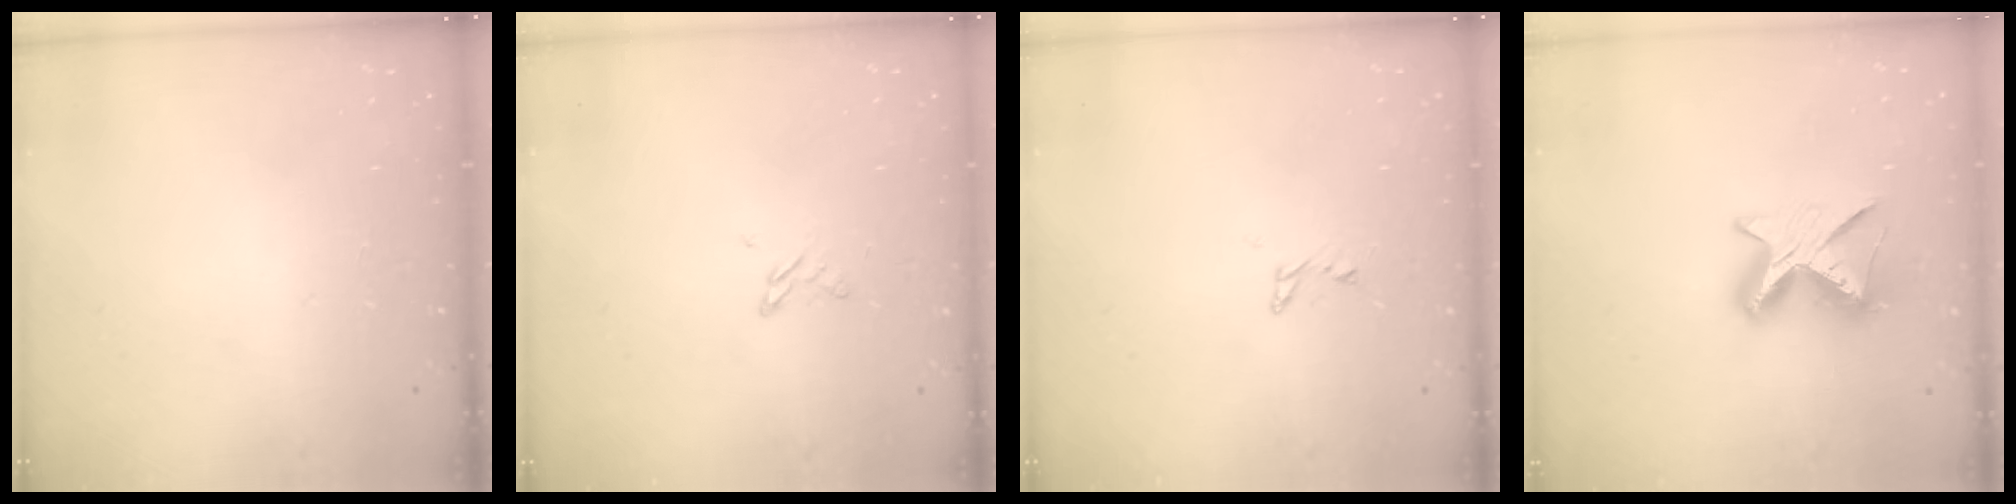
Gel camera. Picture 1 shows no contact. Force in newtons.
{"total": 3.4, "press": 3.4, "slide": 0.5}
{"total": 3.9, "press": 3.9, "slide": 0.4}
{"total": 9.1, "press": 9.0, "slide": 1.0}